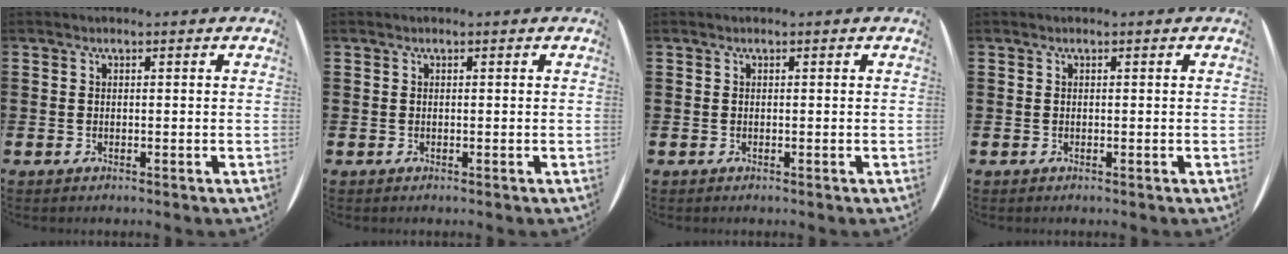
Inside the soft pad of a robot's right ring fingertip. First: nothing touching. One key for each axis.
{"total": 0.0}
{"total": 0.0}
{"total": 0.0}